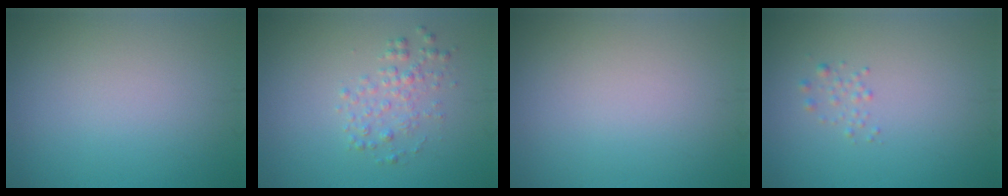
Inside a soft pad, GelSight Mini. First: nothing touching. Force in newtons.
{"total": 2.0, "press": 2.0, "slide": 0.0}
{"total": 0.0}
{"total": 0.8, "press": 0.8, "slide": 0.0}